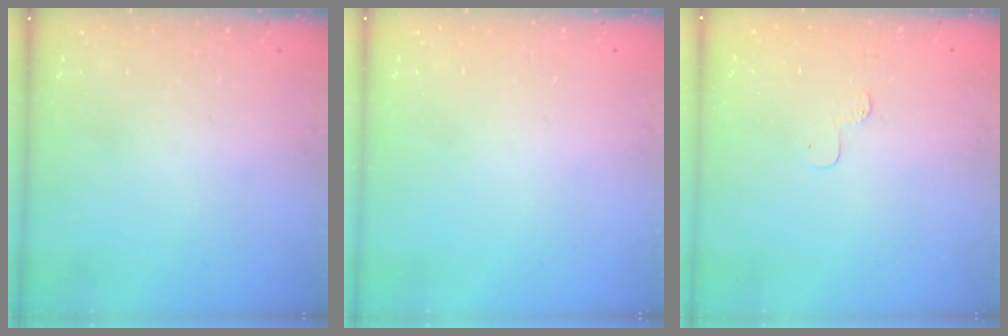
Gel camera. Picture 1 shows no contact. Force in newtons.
{"total": 0.0}
{"total": 3.6, "press": 3.6, "slide": 0.4}